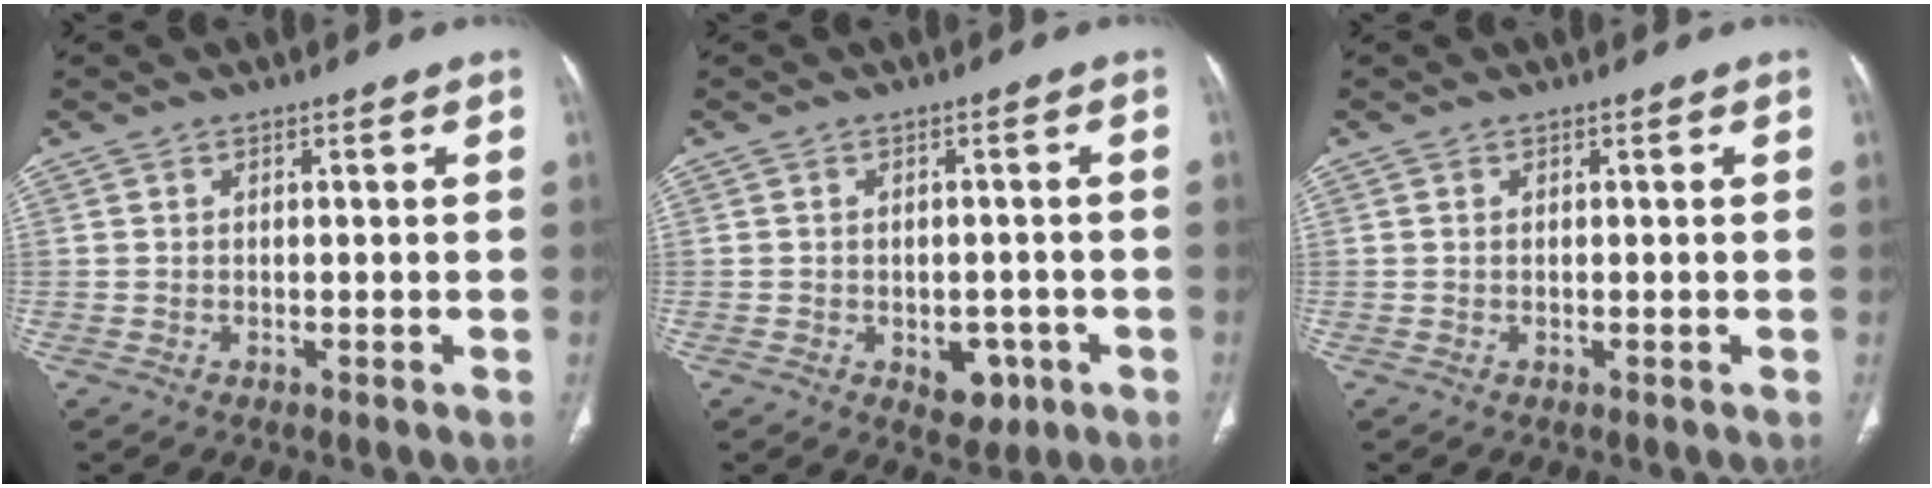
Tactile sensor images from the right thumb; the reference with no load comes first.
{"total": 5.2, "force": [-2.0, 3.5, 3.3], "torque": [-0.020, 0.008, -0.016]}
{"total": 0.0}